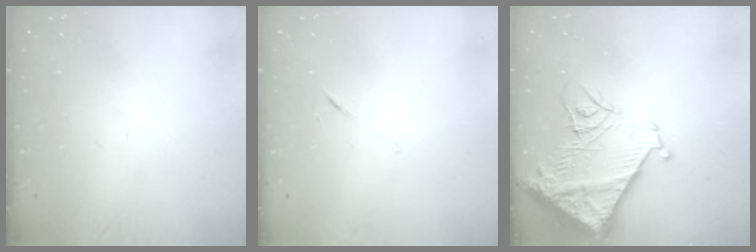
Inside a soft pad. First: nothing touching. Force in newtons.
{"total": 4.0, "press": 3.9, "slide": 0.8}
{"total": 18.4, "press": 18.3, "slide": 2.2}